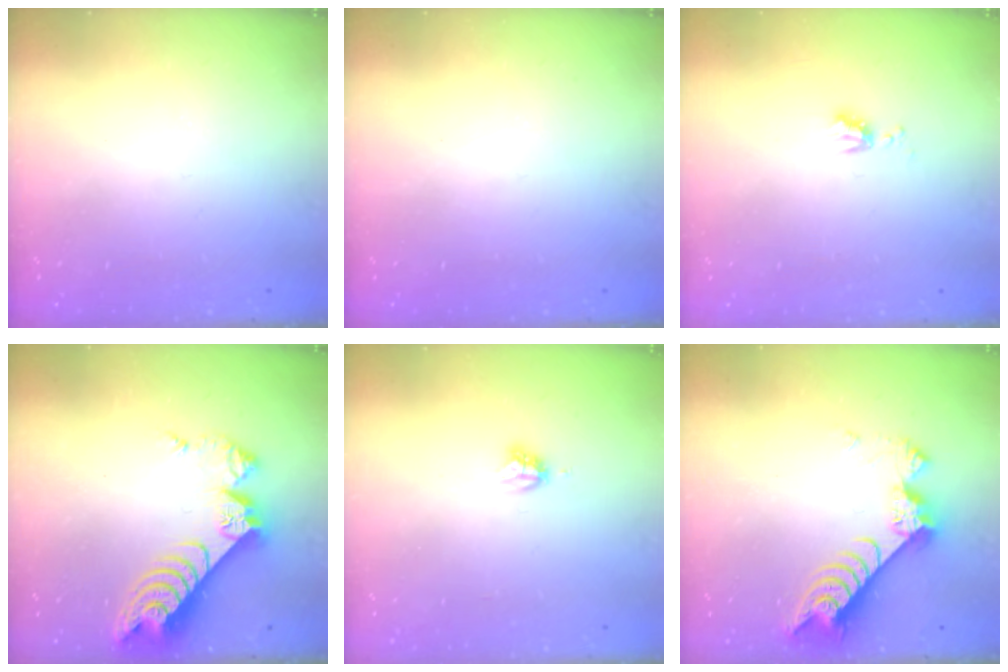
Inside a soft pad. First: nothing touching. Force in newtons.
{"total": 0.0}
{"total": 4.3, "press": 4.2, "slide": 0.7}
{"total": 11.0, "press": 11.0, "slide": 1.0}
{"total": 3.2, "press": 3.2, "slide": 0.4}
{"total": 9.5, "press": 9.4, "slide": 1.0}